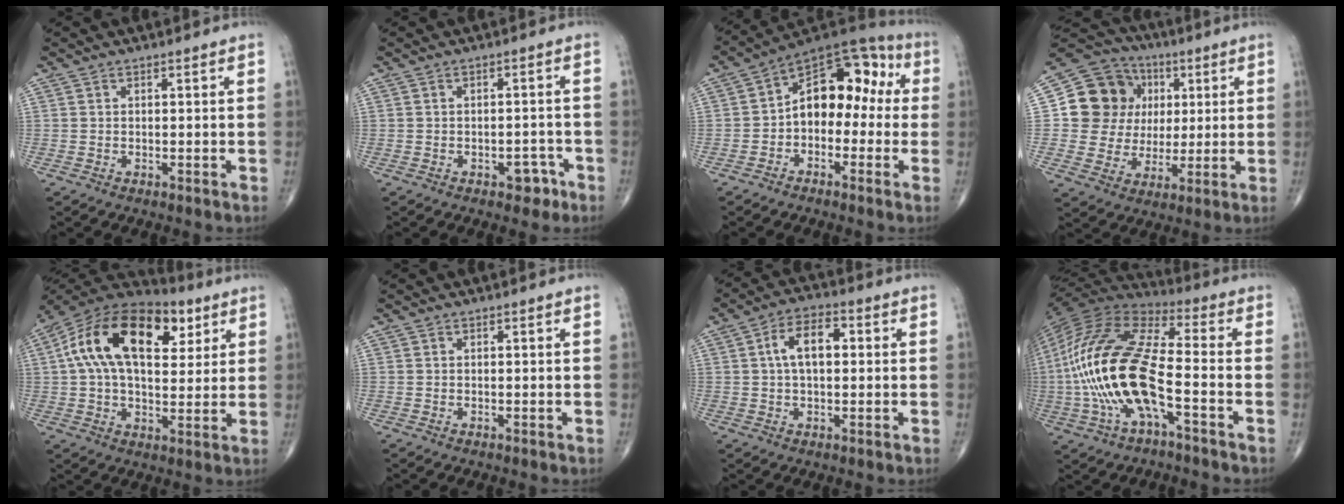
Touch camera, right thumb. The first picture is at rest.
{"total": 3.6, "force": [-2.0, 2.1, 2.0], "torque": [-0.008, 0.017, -0.024]}
{"total": 14.6, "force": [-0.2, 9.6, 11.1], "torque": [-0.116, 0.054, -0.023]}
{"total": 15.7, "force": [3.0, 14.3, 5.7], "torque": [-0.057, 0.017, 0.057]}
{"total": 22.6, "force": [7.2, 12.6, 17.2], "torque": [-0.289, 0.015, 0.111]}
{"total": 0.0}
{"total": 7.8, "force": [1.1, 4.3, 6.4], "torque": [-0.109, 0.019, 0.013]}
{"total": 22.7, "force": [-4.8, 8.5, 20.5], "torque": [-0.443, 0.028, -0.089]}